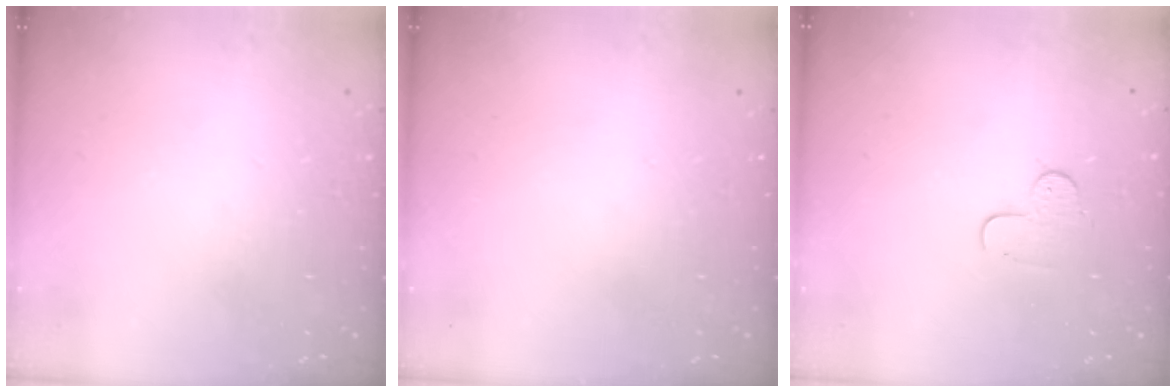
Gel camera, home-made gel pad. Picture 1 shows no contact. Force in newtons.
{"total": 0.0}
{"total": 4.5, "press": 4.5, "slide": 0.5}